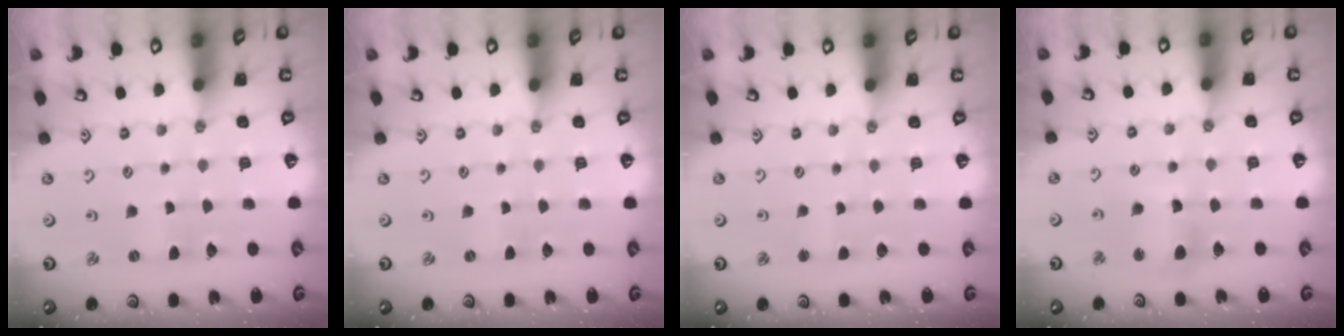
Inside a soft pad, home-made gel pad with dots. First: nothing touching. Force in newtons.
{"total": 0.0}
{"total": 1.6, "press": 1.6, "slide": 0.3}
{"total": 8.5, "press": 8.3, "slide": 1.4}